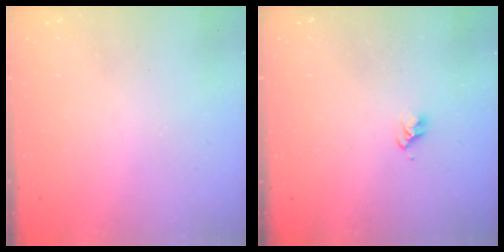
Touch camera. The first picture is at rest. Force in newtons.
{"total": 2.7, "press": 2.7, "slide": 0.2}